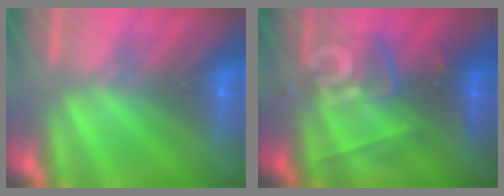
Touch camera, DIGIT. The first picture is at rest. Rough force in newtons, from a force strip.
{"total": 2.7}